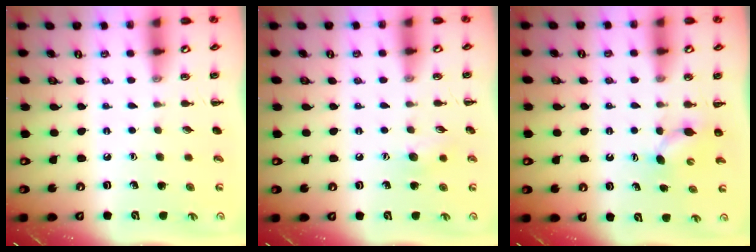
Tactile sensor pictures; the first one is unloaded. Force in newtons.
{"total": 6.3, "press": 6.2, "slide": 1.2}
{"total": 3.6, "press": 3.5, "slide": 0.5}